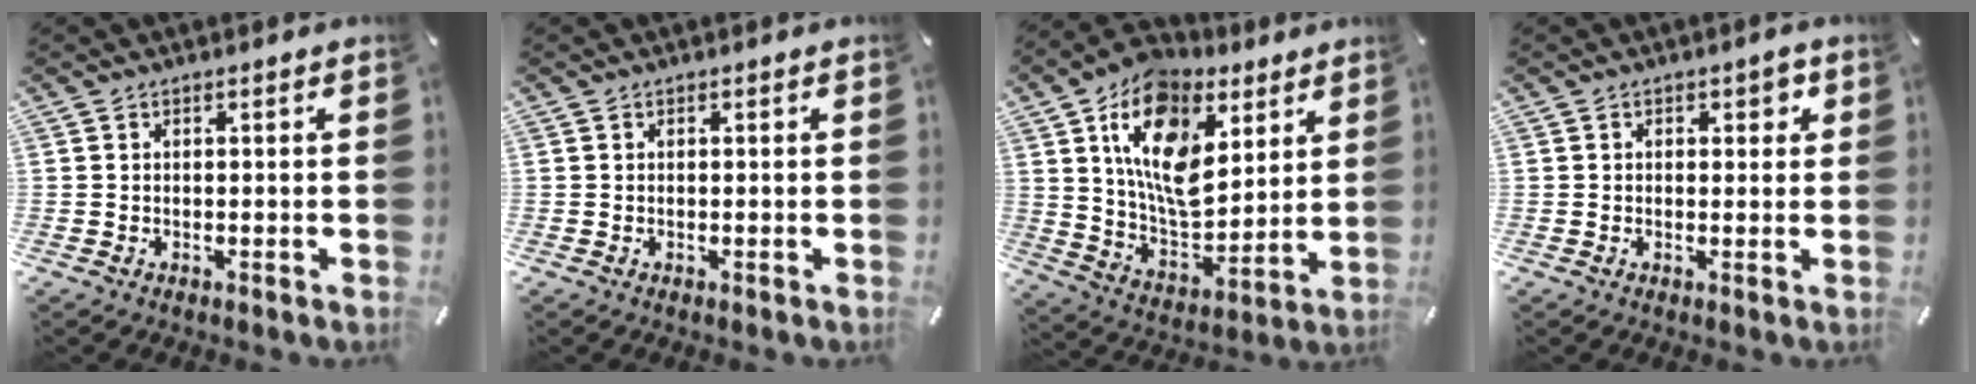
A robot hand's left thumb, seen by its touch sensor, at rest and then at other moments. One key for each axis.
{"total": 0.0}
{"total": 17.9, "fx": 8.0, "fy": 11.3, "fz": 11.2, "tx": -0.205, "ty": -0.037, "tz": 0.146}
{"total": 1.9, "fx": 0.6, "fy": 1.3, "fz": 1.3, "tx": -0.010, "ty": 0.001, "tz": 0.005}